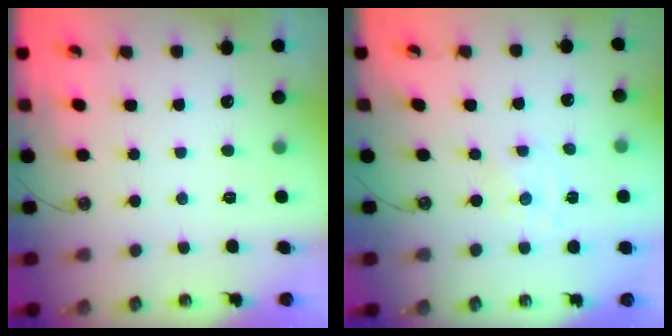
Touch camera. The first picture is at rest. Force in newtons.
{"total": 0.0}